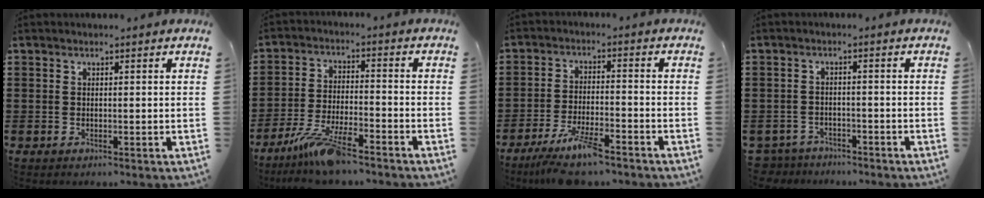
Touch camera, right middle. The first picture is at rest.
{"total": 8.5, "force": [-6.6, 1.3, 5.2], "torque": [-0.117, -0.008, -0.129]}
{"total": 7.3, "force": [-5.7, 0.9, 4.5], "torque": [-0.095, -0.013, -0.105]}
{"total": 3.0, "force": [-2.9, 0.6, -0.2], "torque": [-0.013, -0.006, -0.066]}